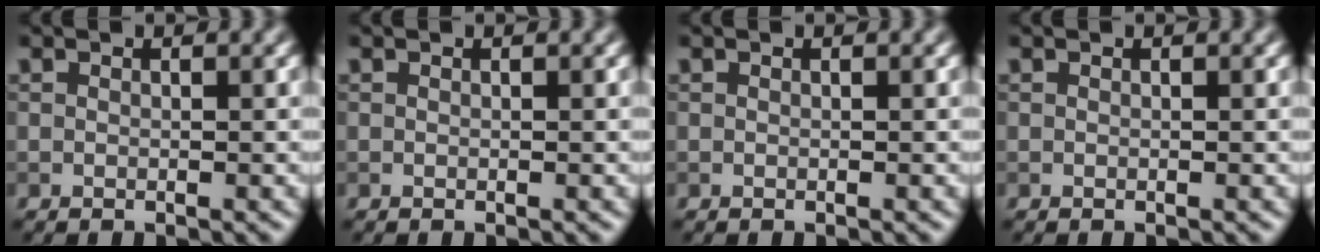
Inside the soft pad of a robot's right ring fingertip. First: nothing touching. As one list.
[{"total": 0.0}, {"total": 0.0}, {"total": 0.0}]